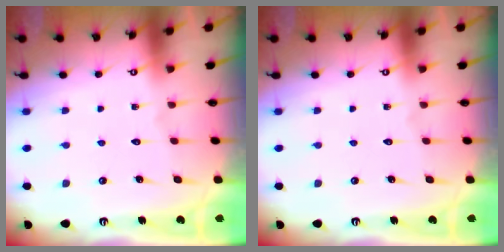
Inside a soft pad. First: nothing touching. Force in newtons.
{"total": 0.0}